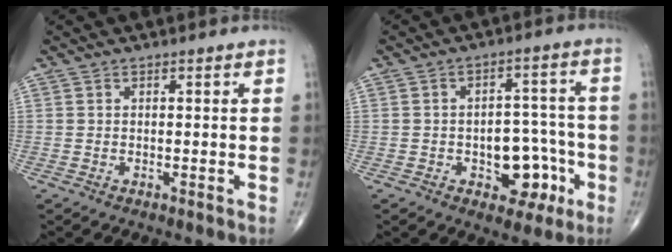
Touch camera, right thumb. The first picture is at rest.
{"total": 9.8, "force": [-3.4, 6.3, 6.7], "torque": [-0.047, 0.038, -0.040]}